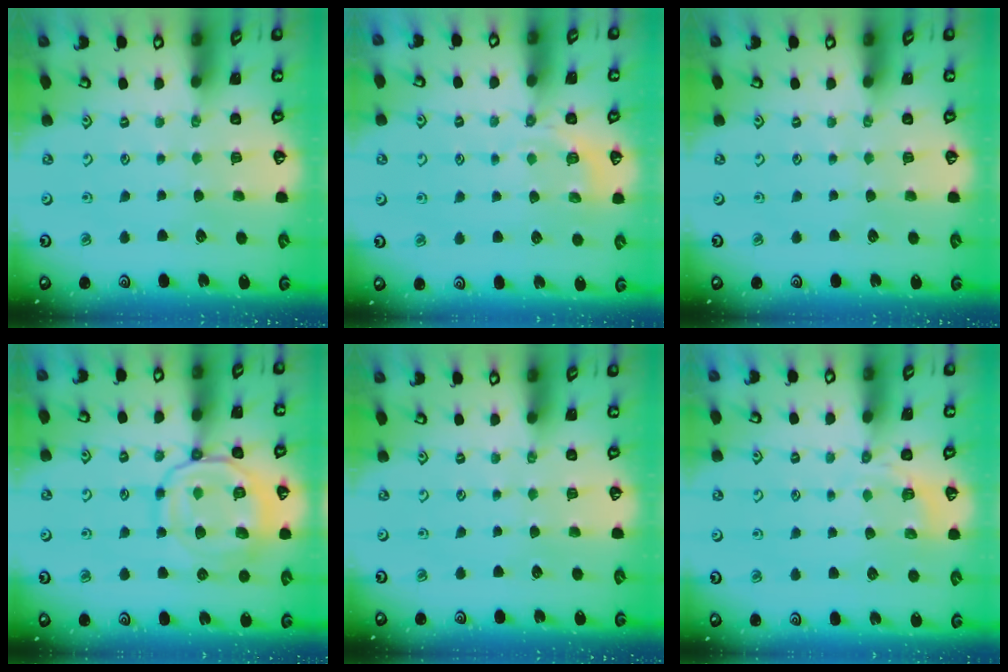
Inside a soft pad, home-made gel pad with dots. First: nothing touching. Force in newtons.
{"total": 5.7, "press": 5.3, "slide": 1.9}
{"total": 0.0}
{"total": 15.7, "press": 15.7, "slide": 1.4}
{"total": 0.0}
{"total": 4.3, "press": 3.8, "slide": 2.0}